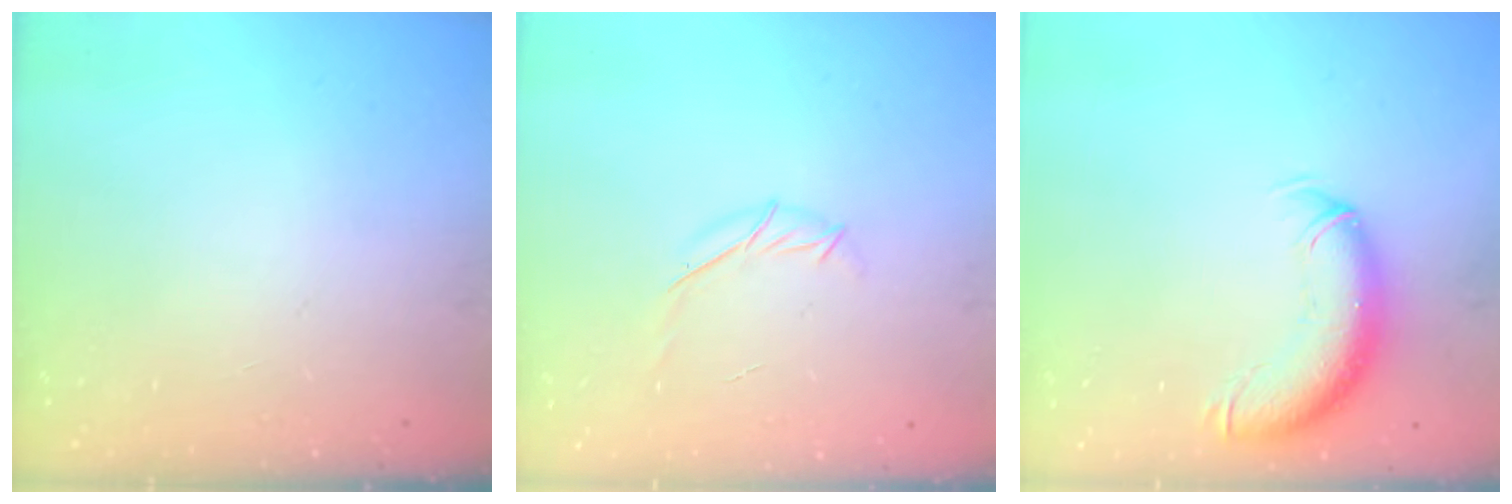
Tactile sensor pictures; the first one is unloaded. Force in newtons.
{"total": 6.7, "press": 6.5, "slide": 1.5}
{"total": 11.8, "press": 11.5, "slide": 2.6}